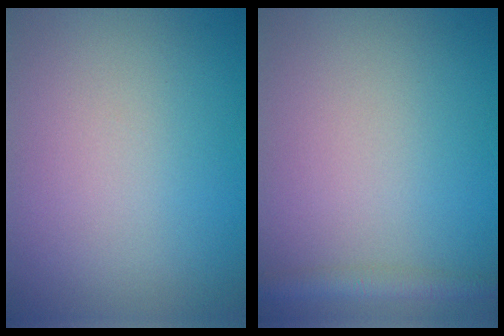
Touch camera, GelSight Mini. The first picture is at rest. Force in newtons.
{"total": 2.1, "press": 2.1, "slide": 0.1}